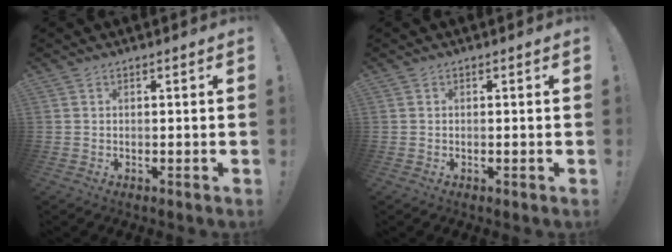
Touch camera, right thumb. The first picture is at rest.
{"total": 0.0}